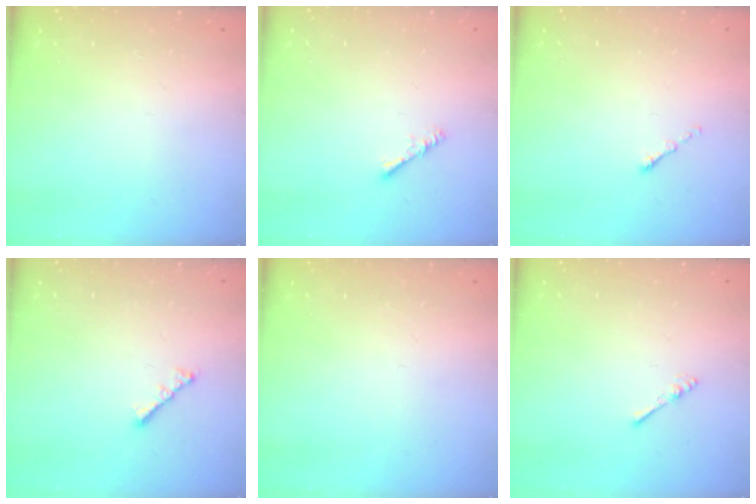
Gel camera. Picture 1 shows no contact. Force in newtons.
{"total": 2.3, "press": 2.3, "slide": 0.4}
{"total": 0.0}
{"total": 2.4, "press": 2.3, "slide": 0.6}
{"total": 0.0}
{"total": 2.2, "press": 2.2, "slide": 0.4}